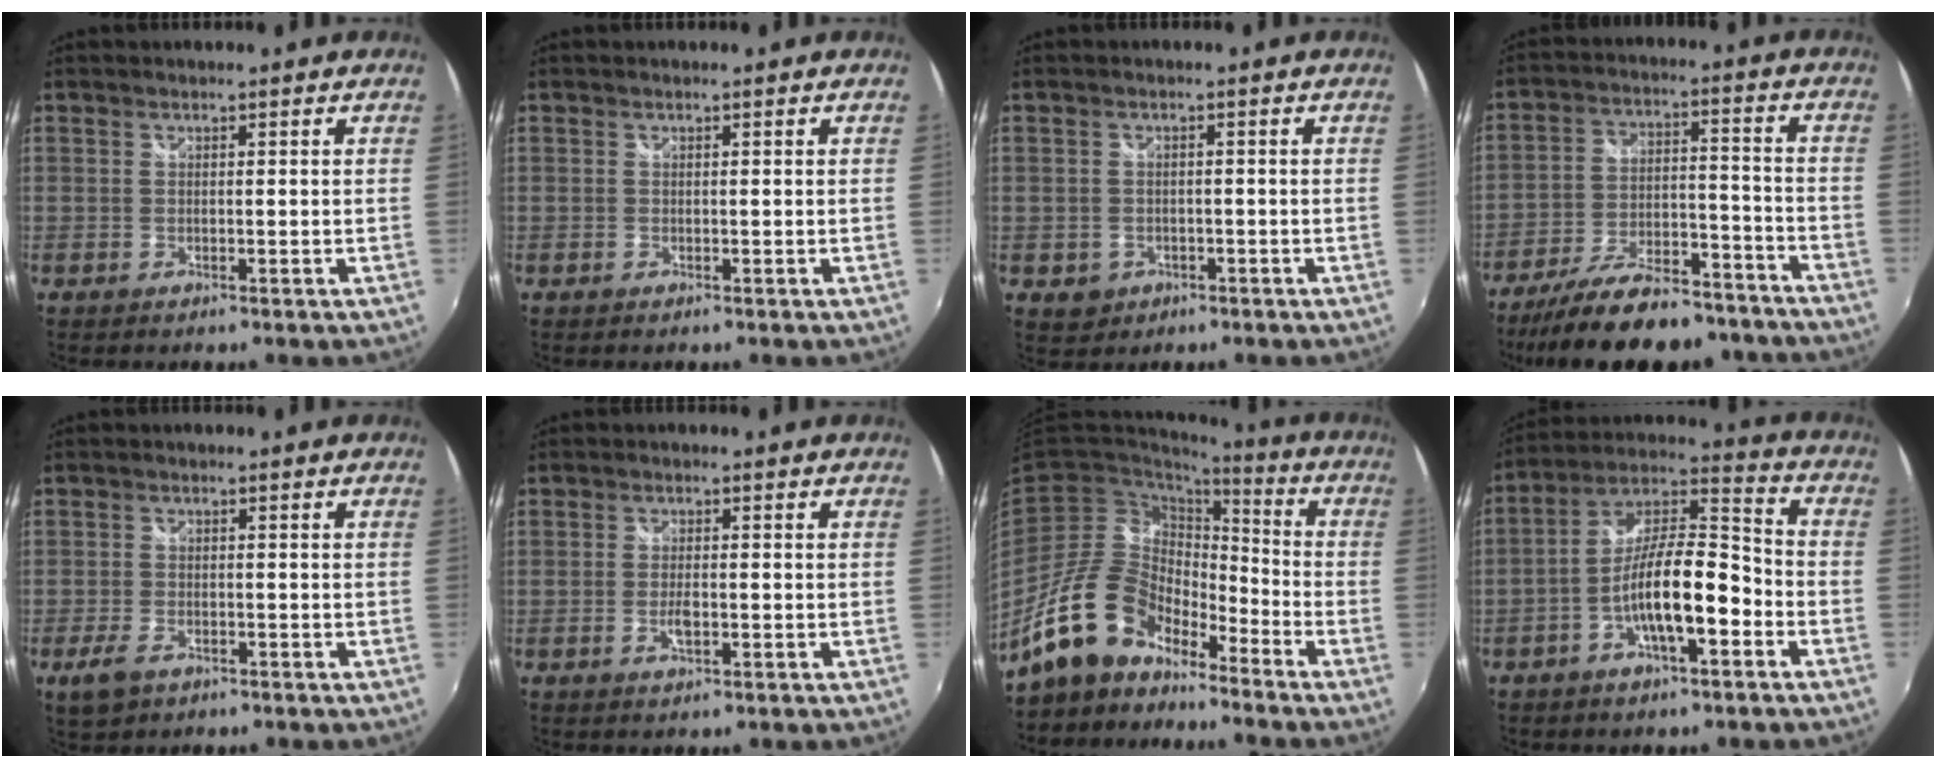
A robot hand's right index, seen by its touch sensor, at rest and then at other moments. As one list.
[{"total": 0.0}, {"total": 4.0, "force": [-1.4, 3.6, 1.2], "torque": [-0.033, -0.002, -0.014]}, {"total": 22.7, "force": [-18.9, 7.5, 10.3], "torque": [-0.191, 0.001, -0.263]}, {"total": 4.8, "force": [-2.8, 2.6, 2.9], "torque": [-0.074, -0.011, -0.050]}, {"total": 2.8, "force": [-0.8, 1.1, 2.5], "torque": [-0.048, -0.004, -0.015]}, {"total": 14.9, "force": [-11.6, 6.7, 6.4], "torque": [-0.128, 0.016, -0.217]}, {"total": 13.2, "force": [-5.2, 3.7, 11.6], "torque": [-0.216, 0.016, -0.091]}]